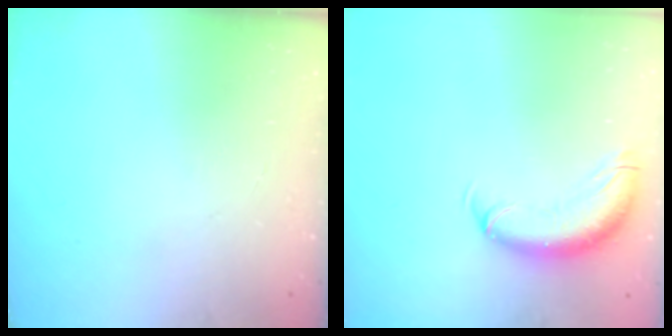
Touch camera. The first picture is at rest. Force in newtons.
{"total": 11.2, "press": 10.8, "slide": 2.9}